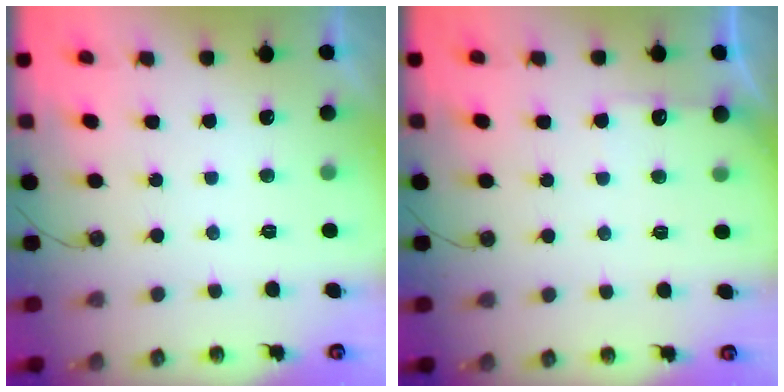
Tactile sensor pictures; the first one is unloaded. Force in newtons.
{"total": 4.8, "press": 4.8, "slide": 0.5}